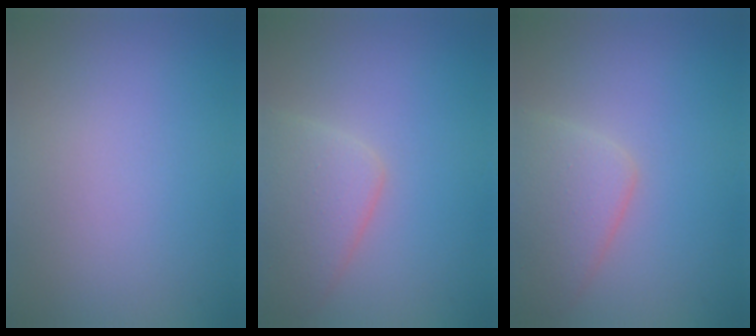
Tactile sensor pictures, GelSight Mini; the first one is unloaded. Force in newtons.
{"total": 4.0, "press": 4.0, "slide": 0.3}
{"total": 4.0, "press": 4.0, "slide": 0.3}